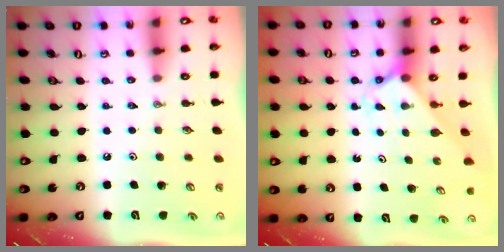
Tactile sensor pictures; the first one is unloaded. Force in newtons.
{"total": 1.8, "press": 1.8, "slide": 0.1}